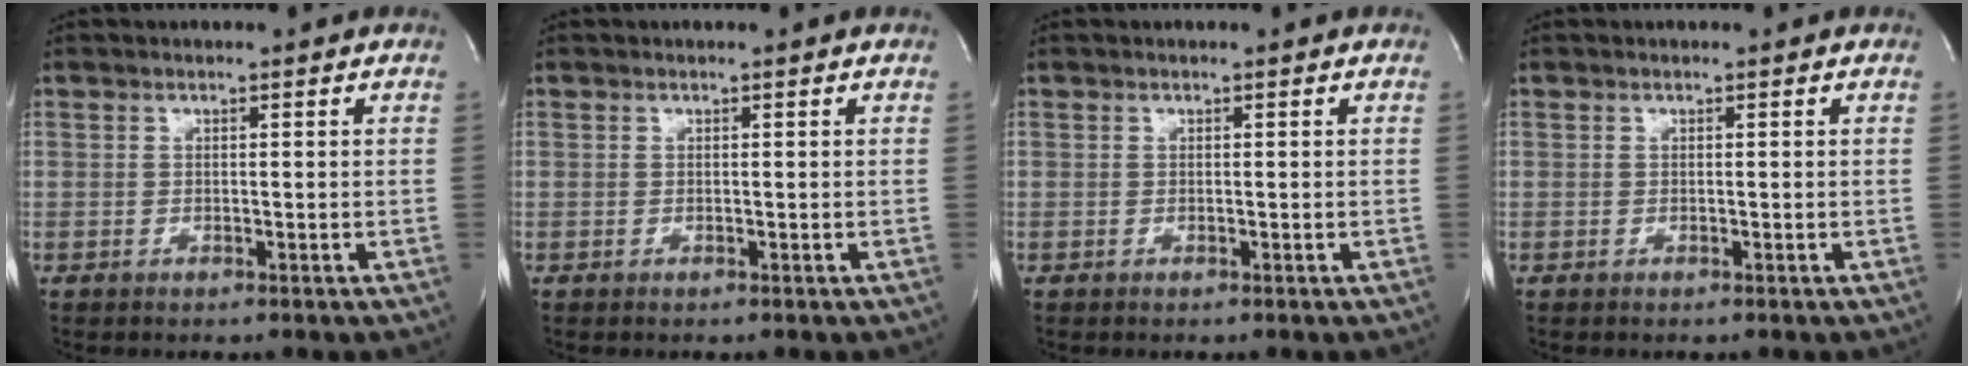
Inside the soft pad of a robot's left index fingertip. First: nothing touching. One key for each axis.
{"total": 0.0}
{"total": 0.0}
{"total": 0.0}